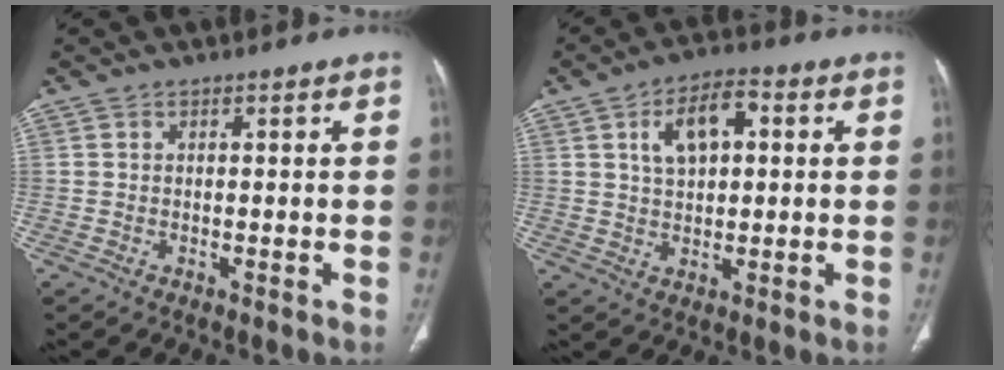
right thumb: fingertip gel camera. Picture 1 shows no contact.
{"total": 8.7, "force": [2.4, 4.8, 6.8], "torque": [-0.104, 0.010, 0.037]}